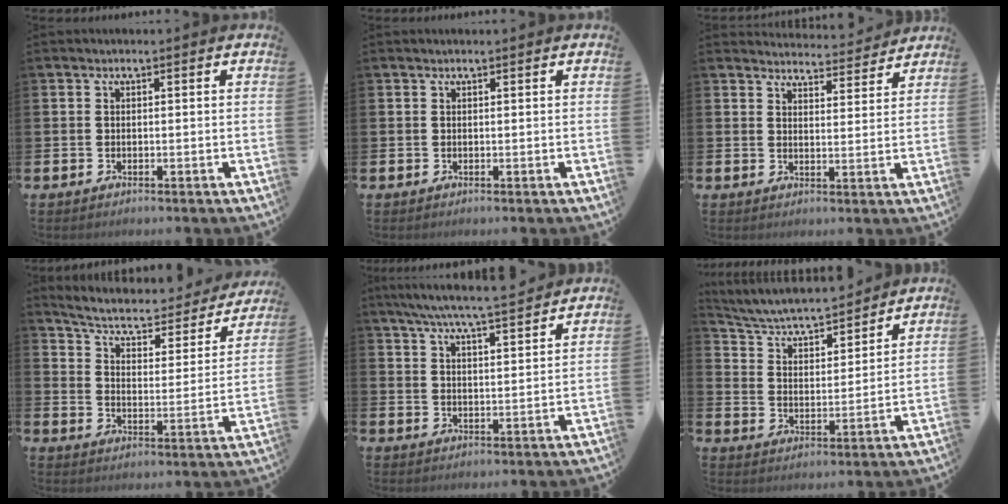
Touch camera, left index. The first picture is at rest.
{"total": 0.0}
{"total": 4.1, "force": [4.1, 0.4, 0.1], "torque": [-0.004, -0.035, 0.070]}
{"total": 5.9, "force": [5.1, 2.0, 2.3], "torque": [-0.068, -0.040, 0.078]}
{"total": 6.6, "force": [6.2, 0.1, 2.3], "torque": [-0.059, -0.039, 0.109]}
{"total": 5.7, "force": [5.3, 1.1, 1.7], "torque": [-0.066, -0.046, 0.085]}